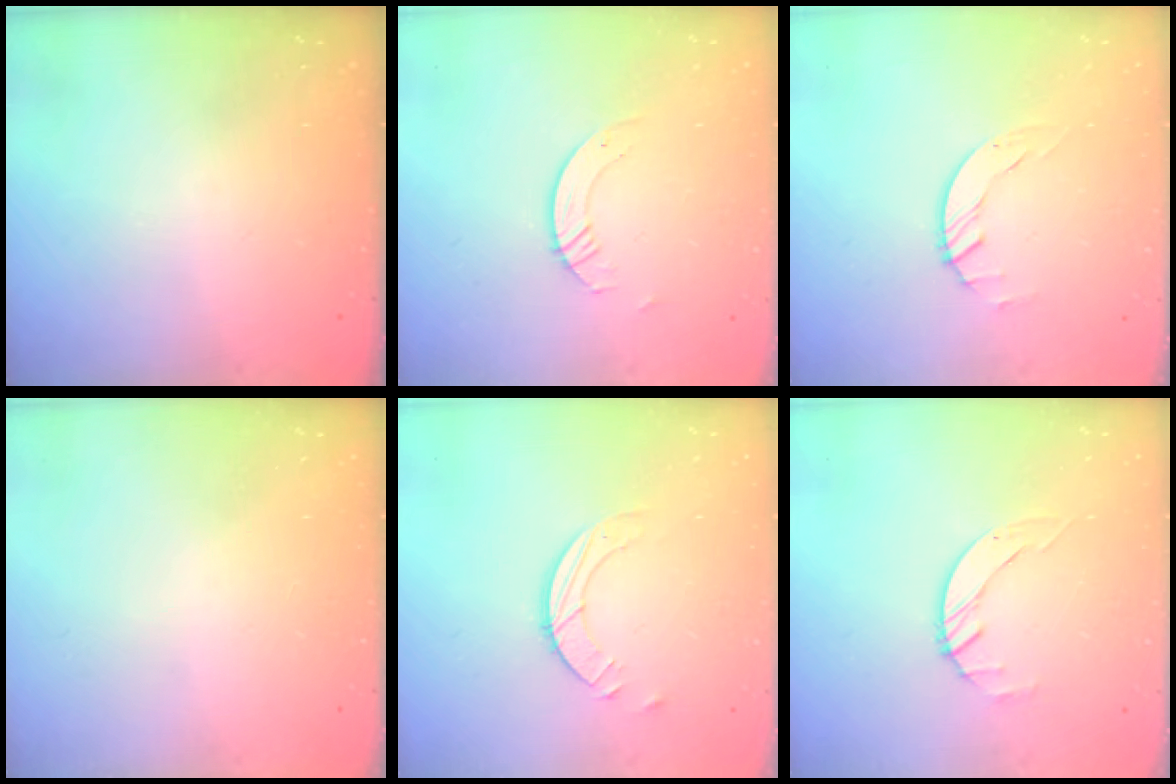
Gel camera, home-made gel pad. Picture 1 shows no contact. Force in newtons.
{"total": 2.2, "press": 2.2, "slide": 0.2}
{"total": 1.7, "press": 1.7, "slide": 0.1}
{"total": 0.0}
{"total": 3.4, "press": 3.4, "slide": 0.3}
{"total": 1.4, "press": 1.4, "slide": 0.2}